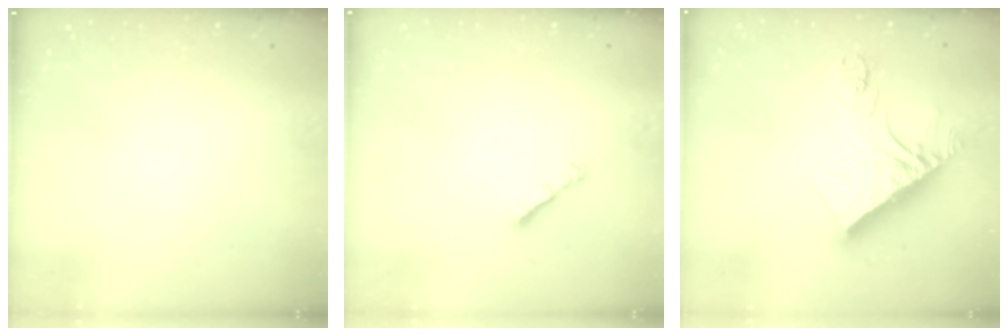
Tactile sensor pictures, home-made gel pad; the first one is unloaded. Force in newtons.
{"total": 2.8, "press": 2.8, "slide": 0.7}
{"total": 16.2, "press": 16.2, "slide": 1.7}